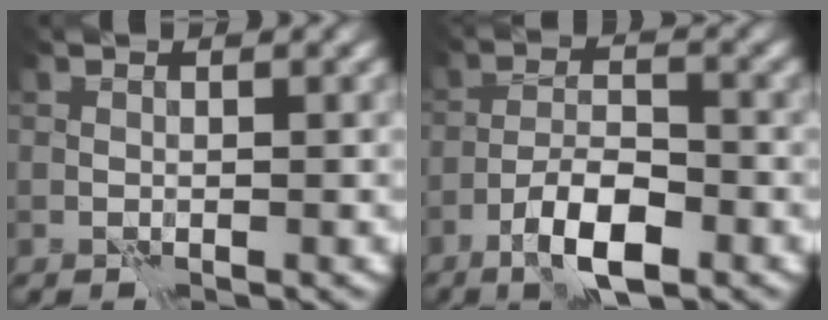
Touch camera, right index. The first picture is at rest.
{"total": 5.7, "force": [-3.2, 1.7, 4.4], "torque": [-0.077, 0.005, -0.059]}